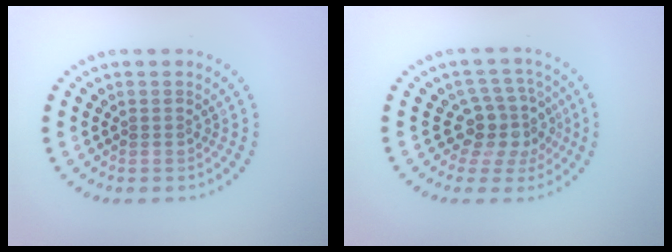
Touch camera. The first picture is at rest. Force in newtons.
{"total": 3.9, "press": 3.1, "slide": 2.3}